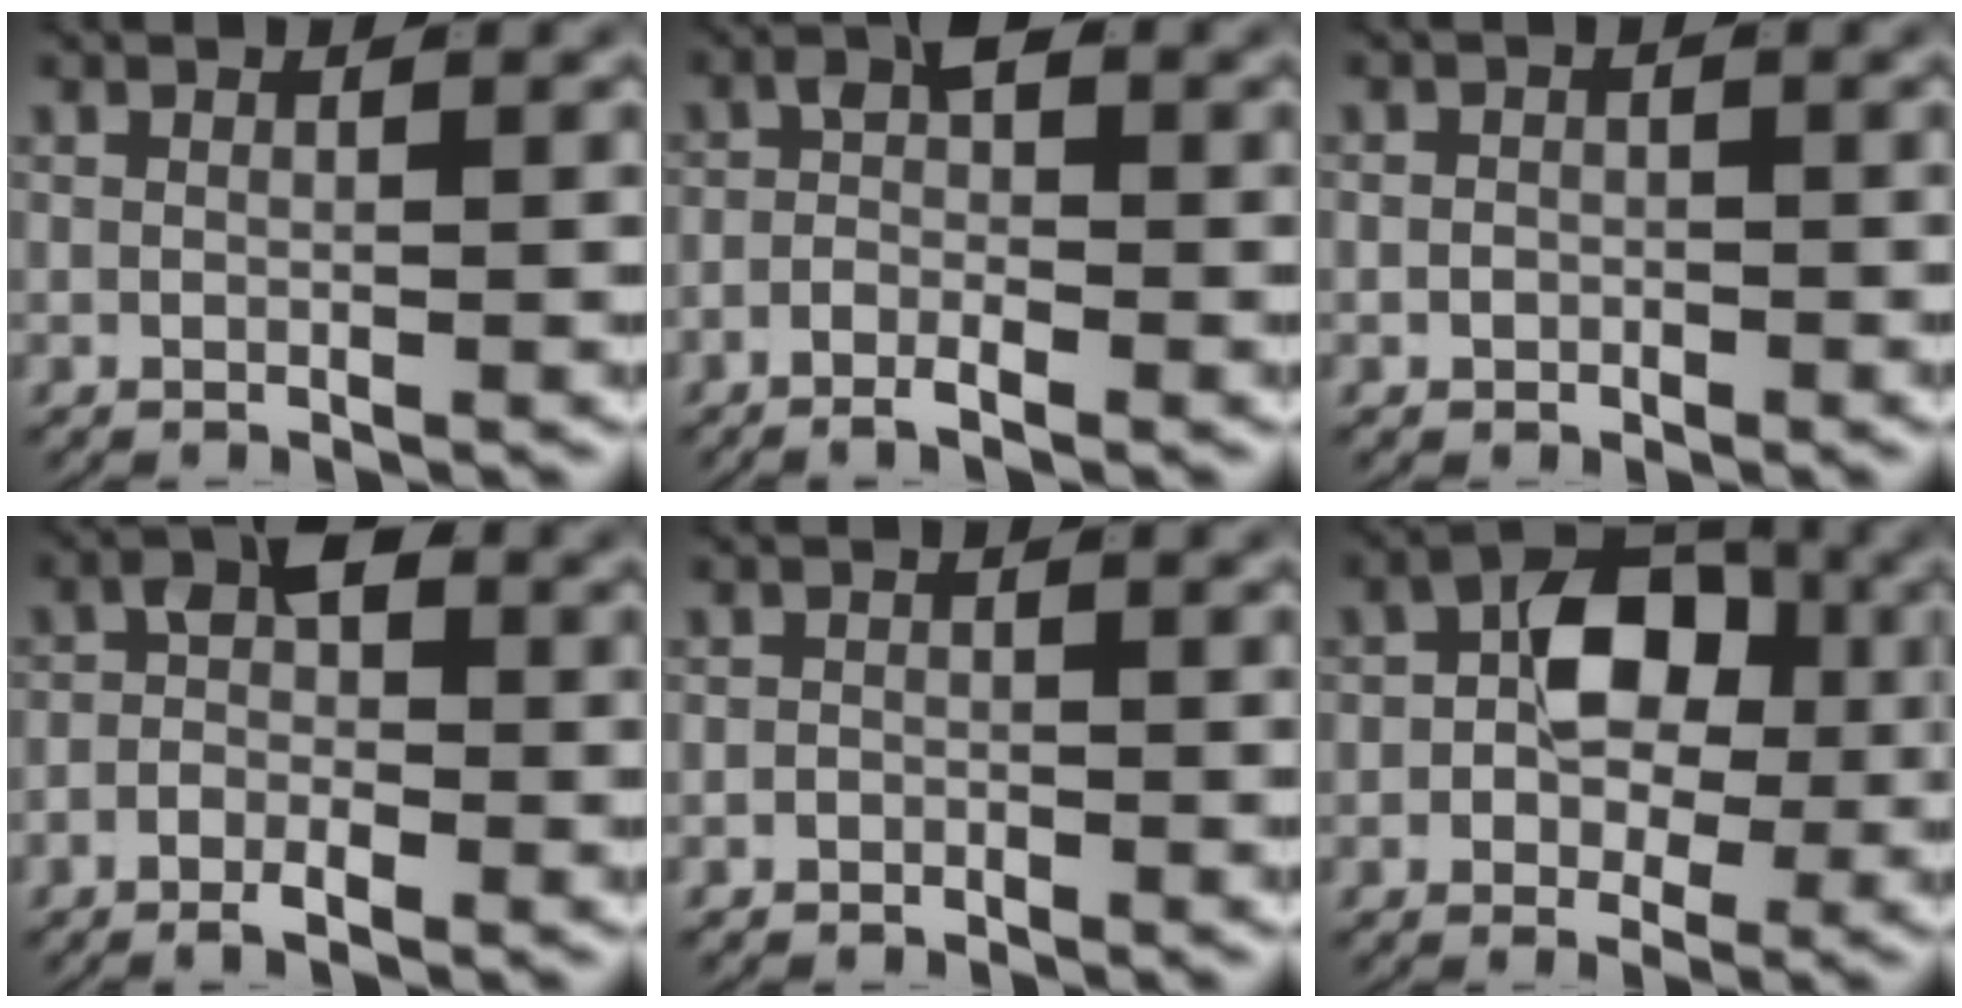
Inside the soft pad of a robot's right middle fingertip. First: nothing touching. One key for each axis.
{"total": 3.6, "fx": -1.6, "fy": 1.8, "fz": 2.8, "tx": -0.042, "ty": 0.000, "tz": -0.034}
{"total": 1.1, "fx": -0.7, "fy": 0.8, "fz": 0.1, "tx": 0.007, "ty": -0.001, "tz": -0.011}
{"total": 4.4, "fx": -1.4, "fy": 2.4, "fz": 3.3, "tx": -0.047, "ty": -0.004, "tz": -0.031}
{"total": 1.1, "fx": -1.0, "fy": 0.4, "fz": -0.1, "tx": 0.006, "ty": -0.004, "tz": -0.016}
{"total": 5.6, "fx": -0.2, "fy": 3.9, "fz": 4.0, "tx": -0.059, "ty": 0.005, "tz": -0.010}